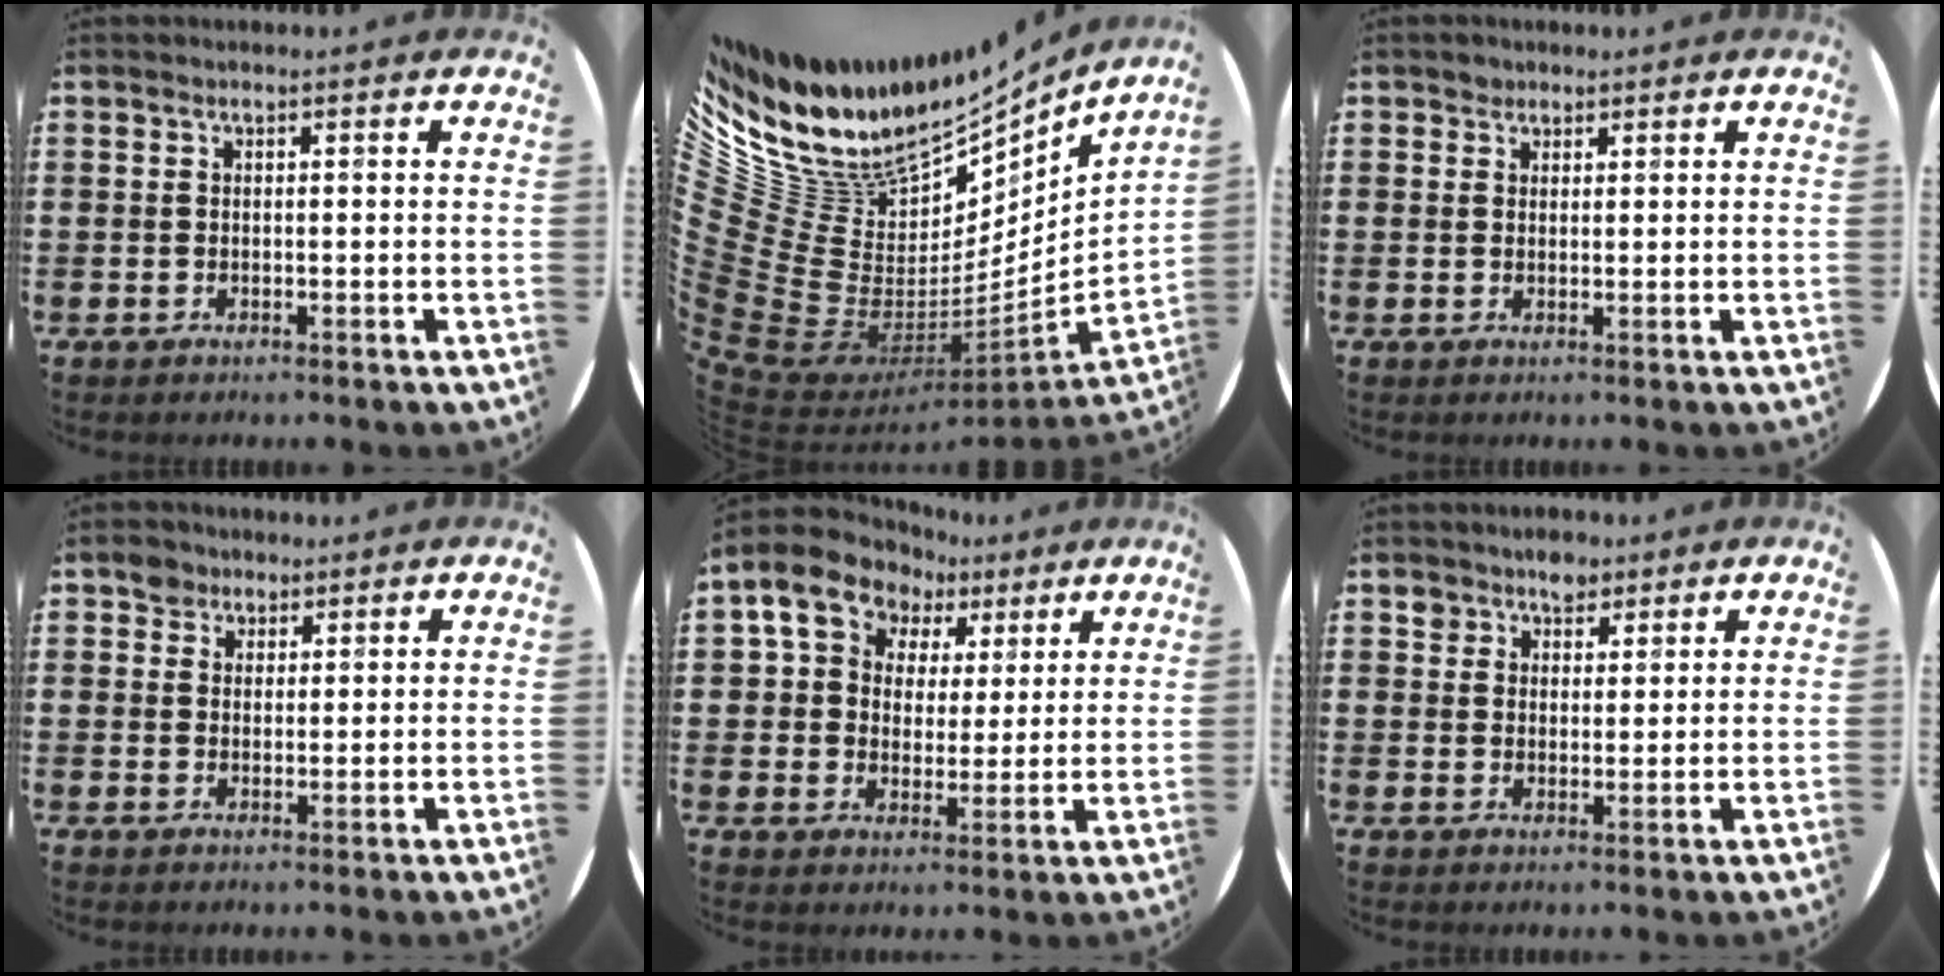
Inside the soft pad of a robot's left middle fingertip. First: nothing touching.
{"total": 11.3, "force": [6.5, 8.5, 3.6], "torque": [-0.125, -0.090, 0.122]}
{"total": 1.3, "force": [1.0, 0.7, -0.1], "torque": [0.007, -0.002, 0.019]}
{"total": 2.8, "force": [2.1, 1.8, 0.1], "torque": [0.008, 0.000, 0.038]}
{"total": 8.9, "force": [5.6, 6.5, 2.2], "torque": [-0.078, -0.013, 0.102]}
{"total": 3.3, "force": [2.5, 2.1, 0.6], "torque": [0.004, -0.001, 0.044]}